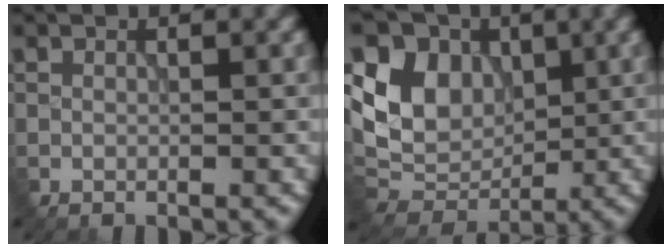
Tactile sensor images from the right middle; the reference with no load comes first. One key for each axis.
{"total": 7.9, "fx": 2.1, "fy": 6.3, "fz": 4.2, "tx": -0.086, "ty": -0.006, "tz": 0.031}